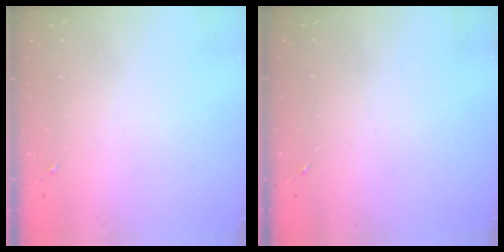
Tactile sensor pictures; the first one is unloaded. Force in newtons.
{"total": 0.0}